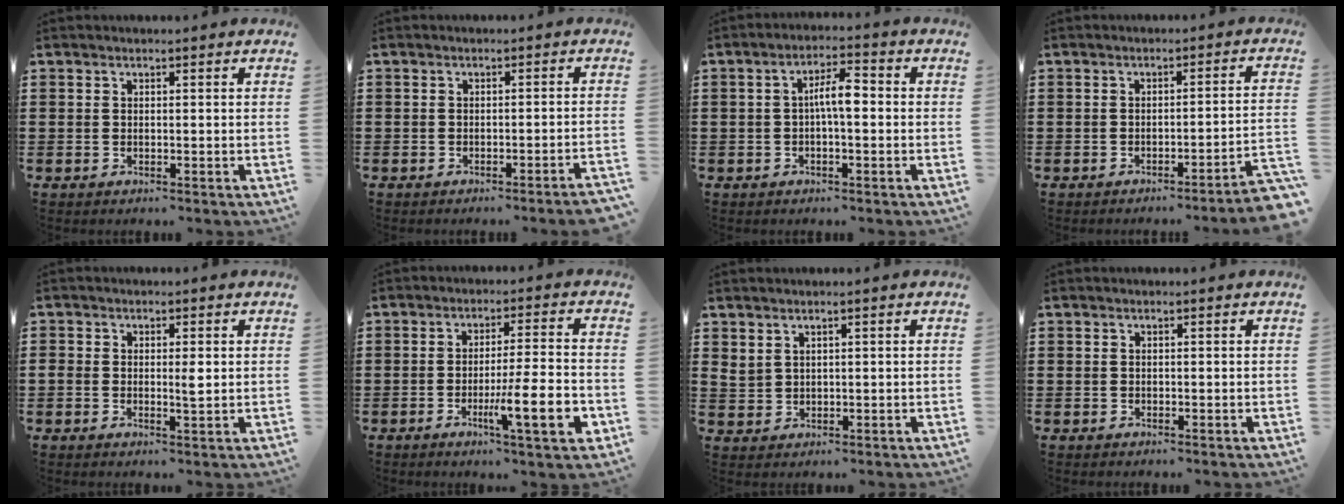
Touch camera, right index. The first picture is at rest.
{"total": 1.6, "force": [-1.4, -0.2, 0.8], "torque": [-0.014, -0.002, -0.026]}
{"total": 4.7, "force": [-0.2, 1.2, 4.5], "torque": [-0.083, 0.011, -0.007]}
{"total": 3.2, "force": [-2.5, -0.5, 2.0], "torque": [-0.034, -0.014, -0.049]}
{"total": 2.1, "force": [0.0, 0.8, 2.0], "torque": [-0.038, 0.001, -0.001]}
{"total": 10.5, "force": [-3.6, 1.3, 9.8], "torque": [-0.149, -0.007, -0.059]}
{"total": 1.9, "force": [1.5, 0.9, 0.6], "torque": [-0.016, 0.003, 0.029]}
{"total": 0.0}